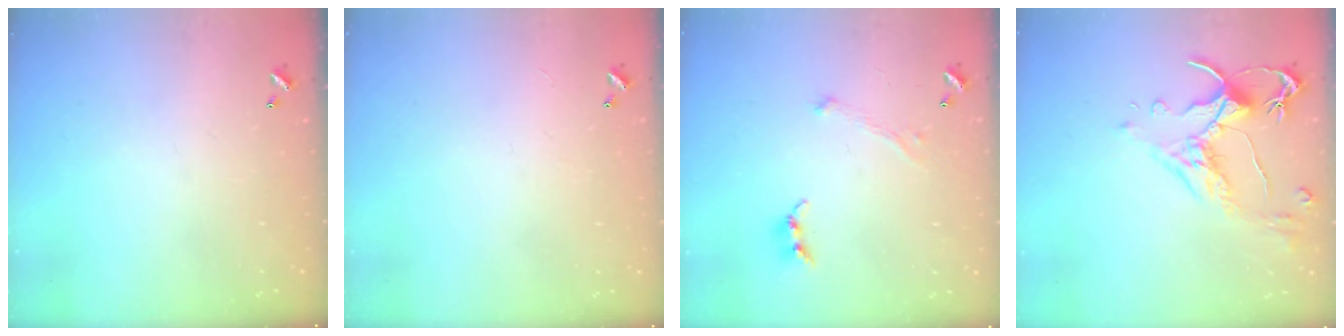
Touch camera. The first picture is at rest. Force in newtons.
{"total": 1.0, "press": 0.9, "slide": 0.5}
{"total": 0.8, "press": 0.7, "slide": 0.4}
{"total": 2.5, "press": 2.1, "slide": 1.3}